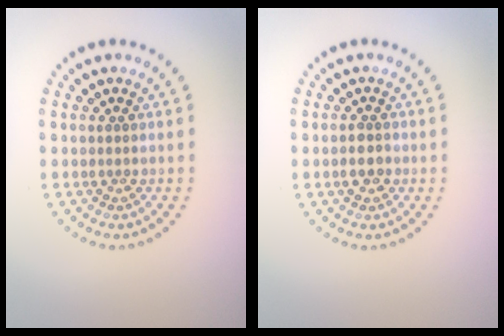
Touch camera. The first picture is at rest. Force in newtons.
{"total": 1.5, "press": 1.5, "slide": 0.2}